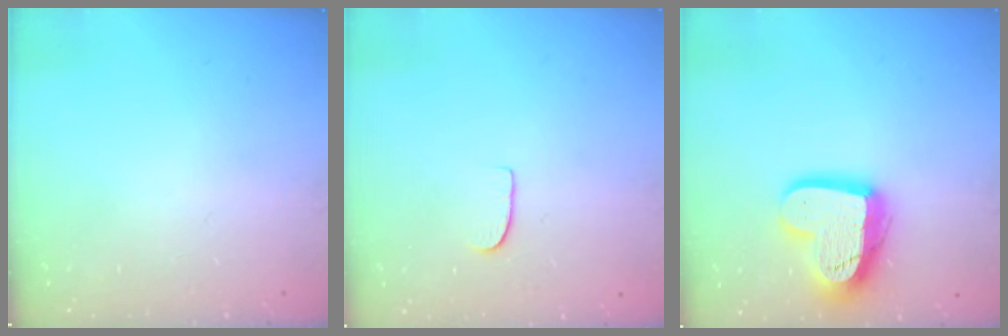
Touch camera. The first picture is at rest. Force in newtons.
{"total": 5.2, "press": 5.2, "slide": 0.4}
{"total": 18.3, "press": 18.2, "slide": 1.6}